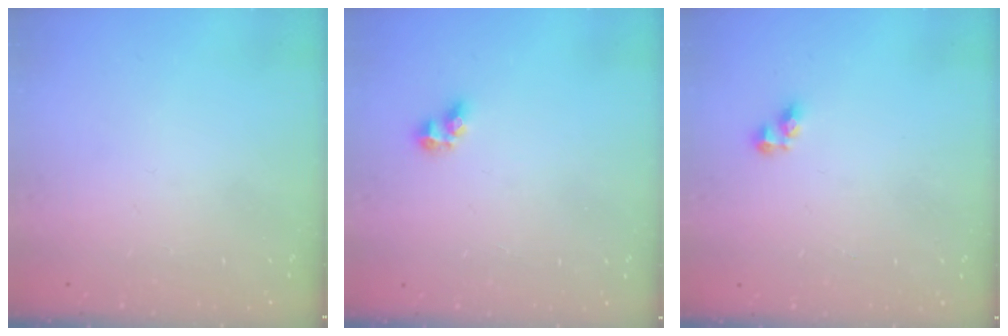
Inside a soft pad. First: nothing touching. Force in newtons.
{"total": 3.3, "press": 3.3, "slide": 0.2}
{"total": 4.1, "press": 4.0, "slide": 0.6}